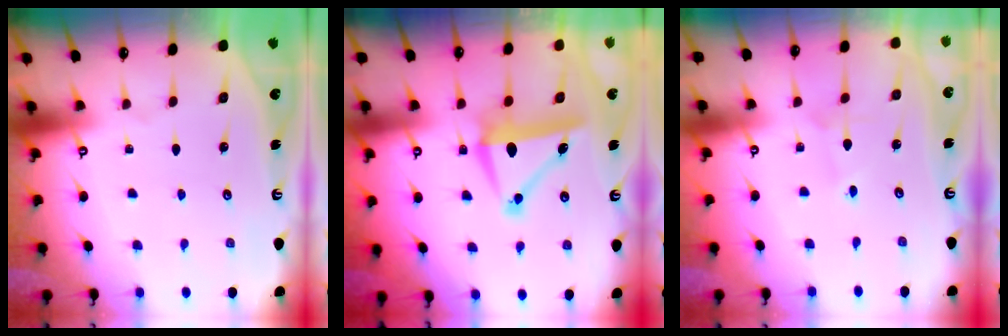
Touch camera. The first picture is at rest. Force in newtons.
{"total": 9.7, "press": 9.4, "slide": 2.3}
{"total": 2.2, "press": 2.1, "slide": 0.3}